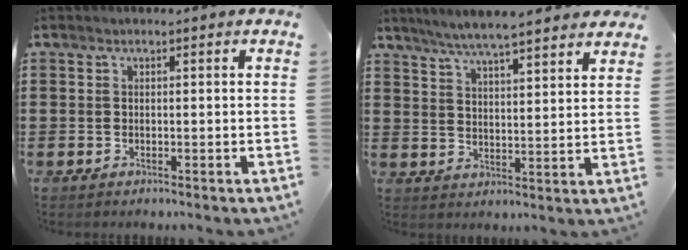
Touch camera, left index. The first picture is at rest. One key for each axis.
{"total": 5.8, "fx": 5.4, "fy": 0.0, "fz": 2.2, "tx": -0.062, "ty": -0.021, "tz": 0.094}